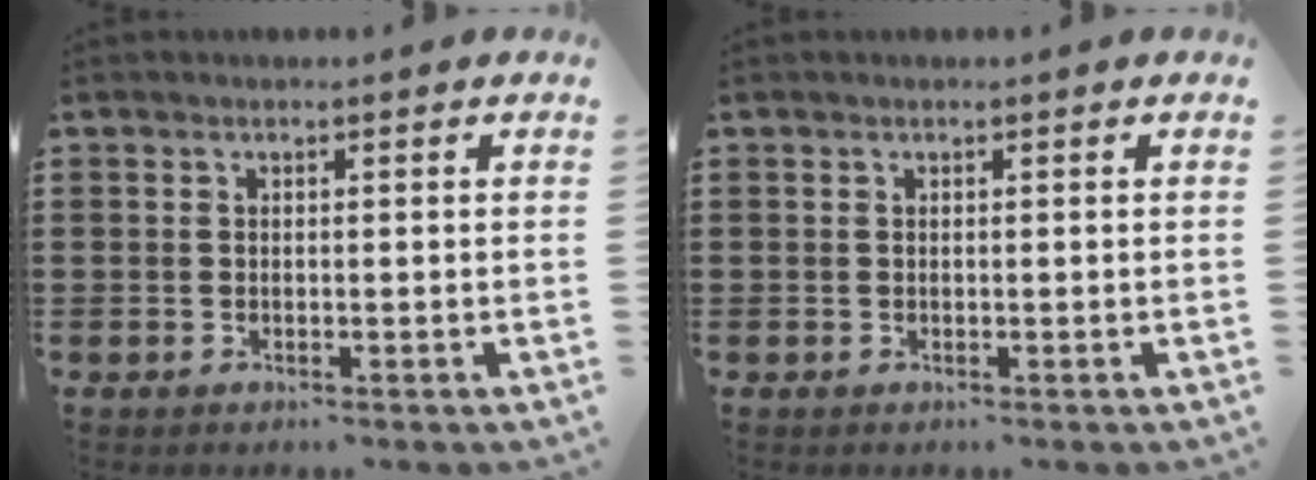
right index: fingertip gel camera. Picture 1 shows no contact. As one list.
[{"total": 0.0}]